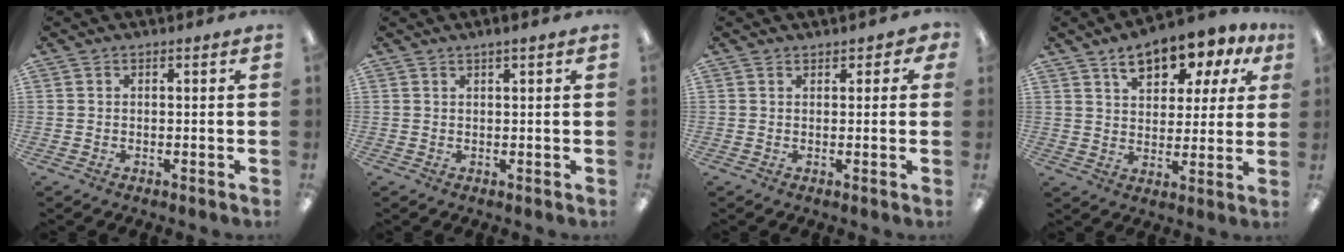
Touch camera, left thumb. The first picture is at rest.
{"total": 1.6, "force": [1.1, 0.1, 1.2], "torque": [-0.024, 0.002, 0.019]}
{"total": 1.9, "force": [1.4, 1.1, 0.7], "torque": [-0.006, -0.001, 0.024]}
{"total": 11.7, "force": [7.8, 5.9, 6.5], "torque": [-0.096, -0.032, 0.137]}